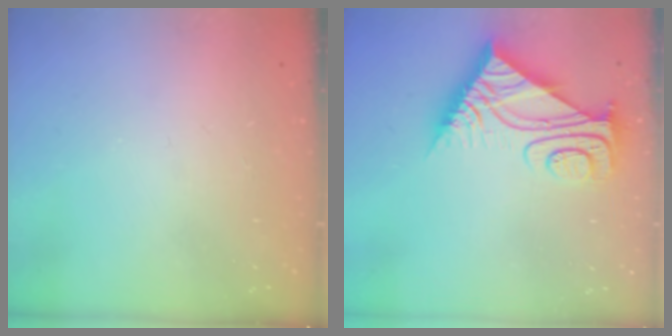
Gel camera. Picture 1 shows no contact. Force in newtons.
{"total": 10.2, "press": 10.2, "slide": 0.8}